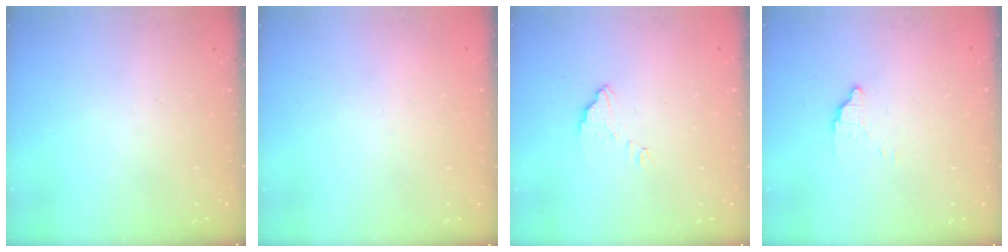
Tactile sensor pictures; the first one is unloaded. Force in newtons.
{"total": 2.3, "press": 2.3, "slide": 0.1}
{"total": 4.4, "press": 4.4, "slide": 0.4}
{"total": 2.4, "press": 2.4, "slide": 0.0}